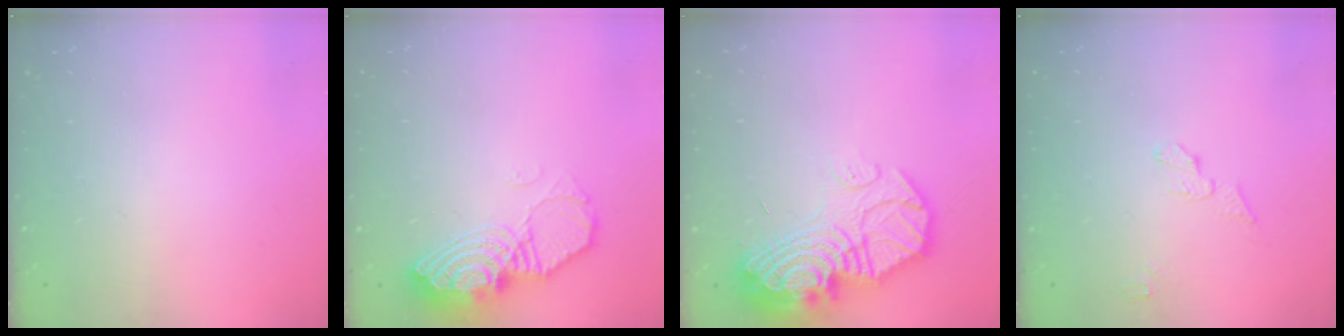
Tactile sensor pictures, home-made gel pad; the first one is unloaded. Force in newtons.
{"total": 12.0, "press": 11.9, "slide": 0.7}
{"total": 23.2, "press": 23.1, "slide": 2.1}
{"total": 5.6, "press": 5.6, "slide": 0.3}